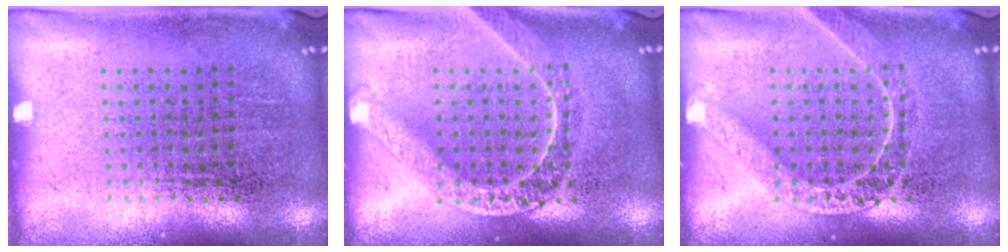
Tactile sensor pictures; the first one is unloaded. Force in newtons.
{"total": 1.6, "press": 1.6, "slide": 0.2}
{"total": 2.2, "press": 2.2, "slide": 0.3}